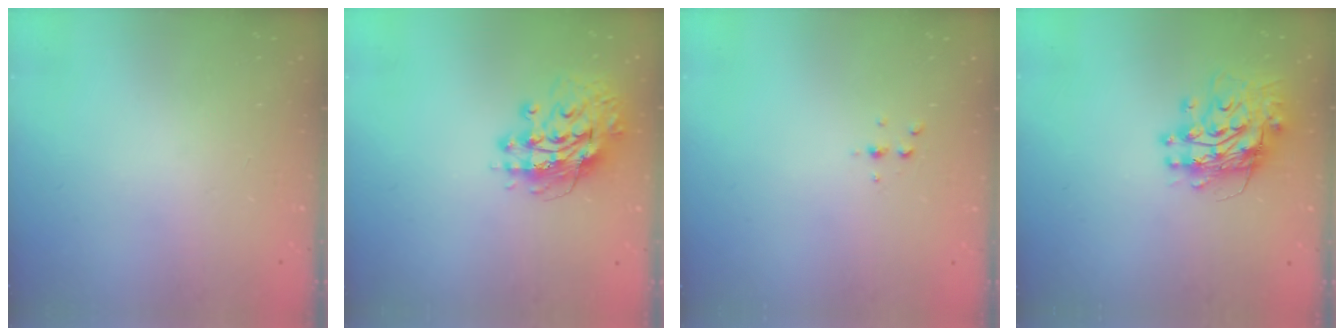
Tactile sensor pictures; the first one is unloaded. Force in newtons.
{"total": 13.5, "press": 13.4, "slide": 1.5}
{"total": 2.6, "press": 2.6, "slide": 0.3}
{"total": 11.4, "press": 11.4, "slide": 1.0}